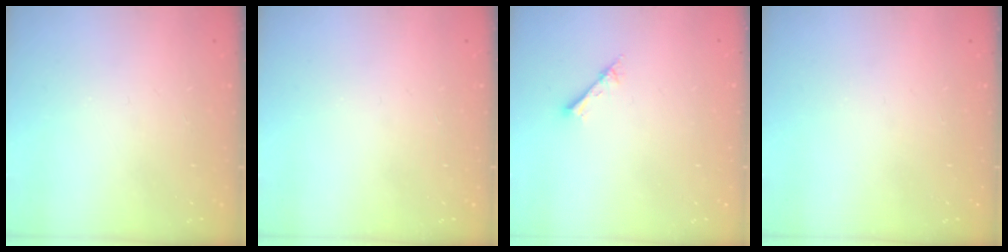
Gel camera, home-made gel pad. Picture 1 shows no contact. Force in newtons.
{"total": 0.0}
{"total": 2.4, "press": 2.4, "slide": 0.3}
{"total": 0.0}